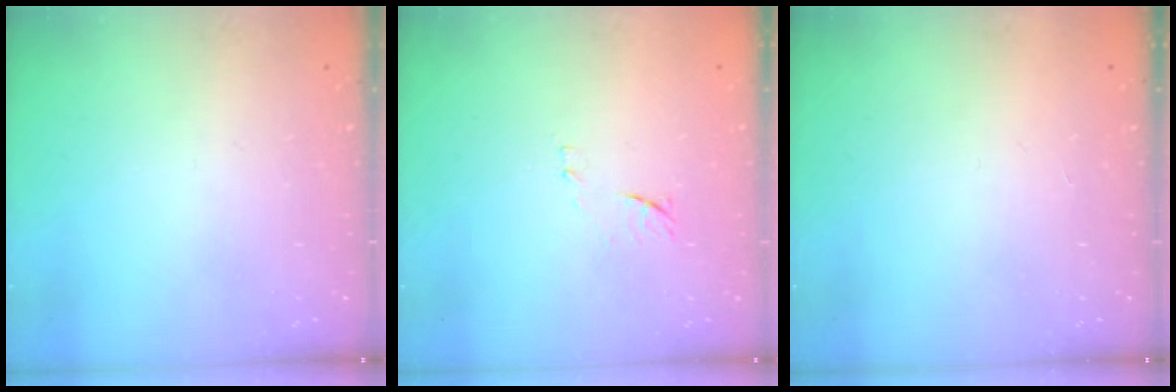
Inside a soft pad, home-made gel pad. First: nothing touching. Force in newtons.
{"total": 7.1, "press": 7.1, "slide": 0.7}
{"total": 1.6, "press": 1.6, "slide": 0.1}